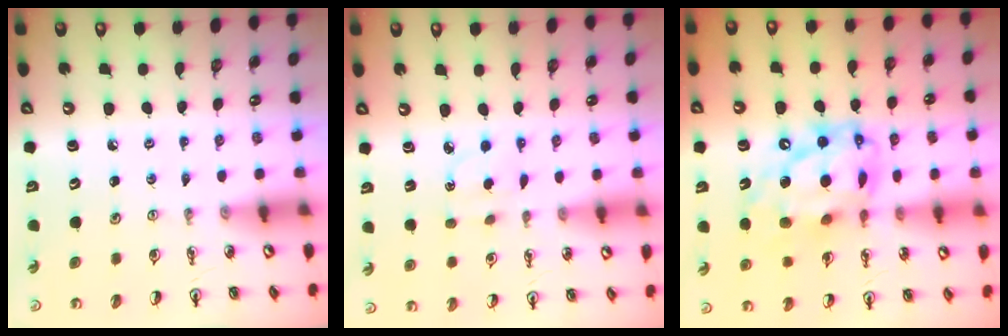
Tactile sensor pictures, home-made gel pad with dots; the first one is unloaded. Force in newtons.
{"total": 3.0, "press": 2.9, "slide": 0.8}
{"total": 18.6, "press": 18.5, "slide": 1.9}